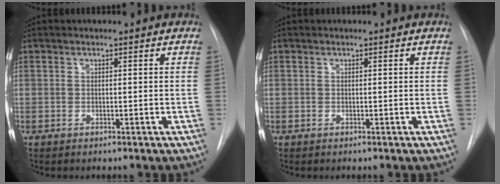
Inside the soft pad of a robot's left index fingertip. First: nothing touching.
{"total": 0.0}